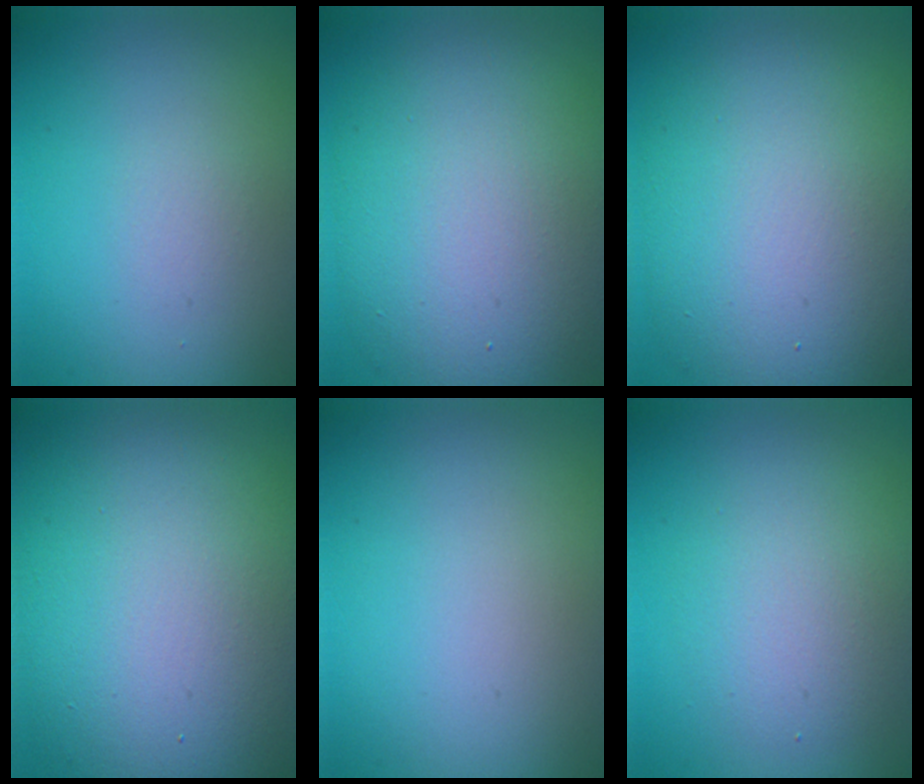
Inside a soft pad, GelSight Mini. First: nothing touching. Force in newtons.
{"total": 10.9, "press": 10.9, "slide": 0.6}
{"total": 12.0, "press": 12.0, "slide": 0.5}
{"total": 15.5, "press": 15.5, "slide": 0.9}
{"total": 0.0}
{"total": 3.5, "press": 3.5, "slide": 0.2}